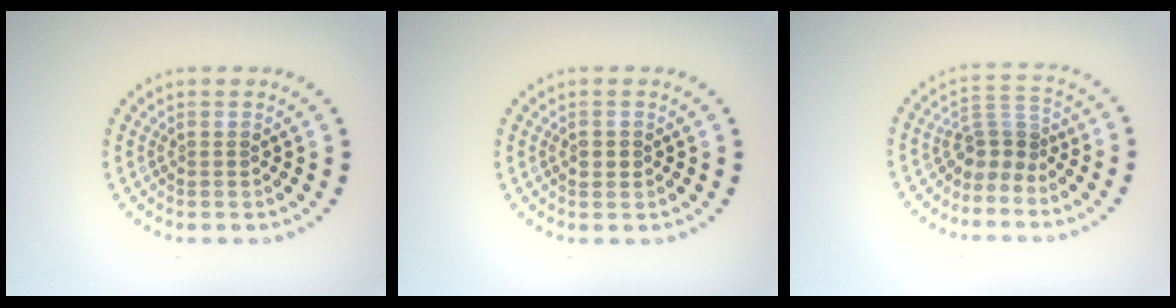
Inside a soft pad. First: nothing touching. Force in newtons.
{"total": 1.1, "press": 1.0, "slide": 0.2}
{"total": 2.7, "press": 1.8, "slide": 2.0}